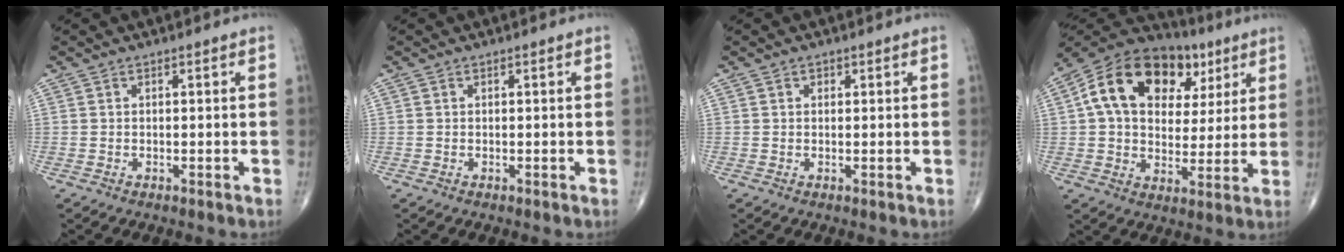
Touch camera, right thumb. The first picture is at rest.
{"total": 0.0}
{"total": 0.8, "force": [0.4, 0.6, 0.2], "torque": [0.004, -0.001, 0.004]}
{"total": 21.4, "force": [7.2, 14.2, 14.3], "torque": [-0.210, 0.016, 0.110]}